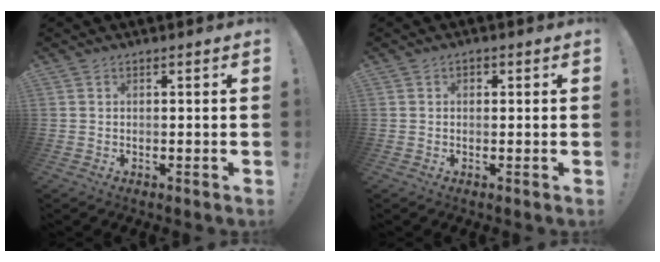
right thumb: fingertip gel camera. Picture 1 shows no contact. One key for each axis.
{"total": 1.1, "fx": 0.0, "fy": 0.9, "fz": 0.6, "tx": -0.005, "ty": 0.002, "tz": -0.001}